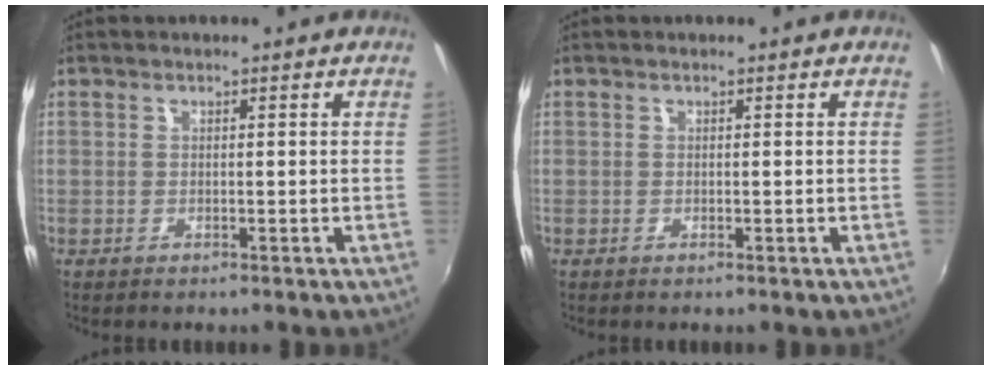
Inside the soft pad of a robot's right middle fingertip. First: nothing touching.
{"total": 0.0}